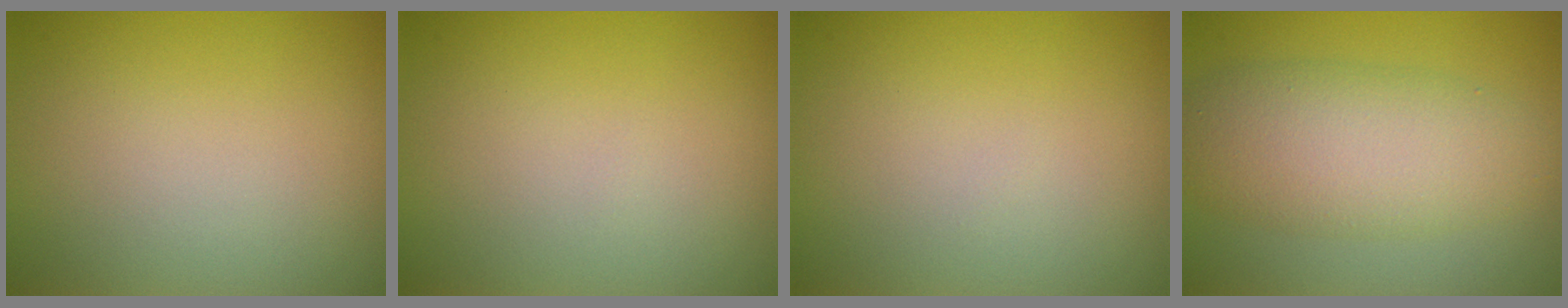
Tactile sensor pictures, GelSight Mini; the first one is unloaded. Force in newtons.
{"total": 0.0}
{"total": 0.0}
{"total": 6.2, "press": 6.2, "slide": 0.2}